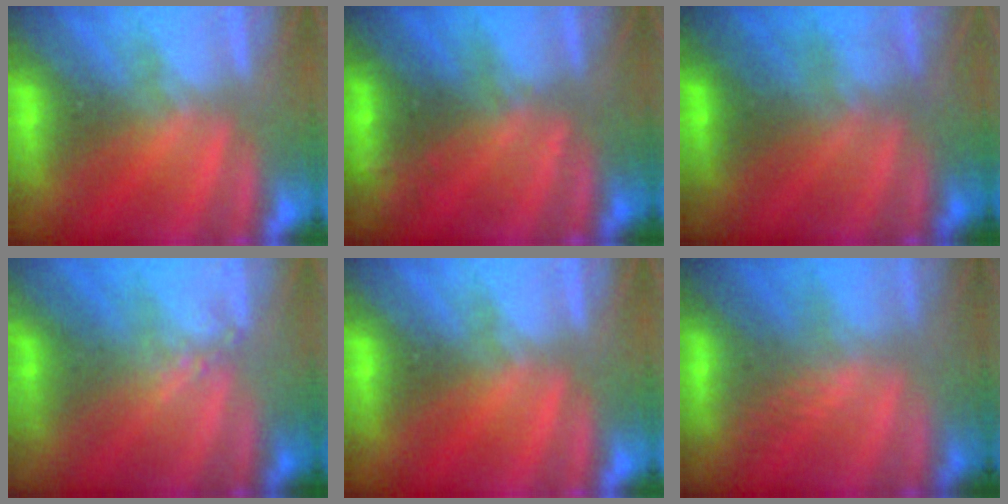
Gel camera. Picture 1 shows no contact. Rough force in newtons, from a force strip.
{"total": 2.8}
{"total": 2.8}
{"total": 1.3}
{"total": 0.0}
{"total": 2.4}